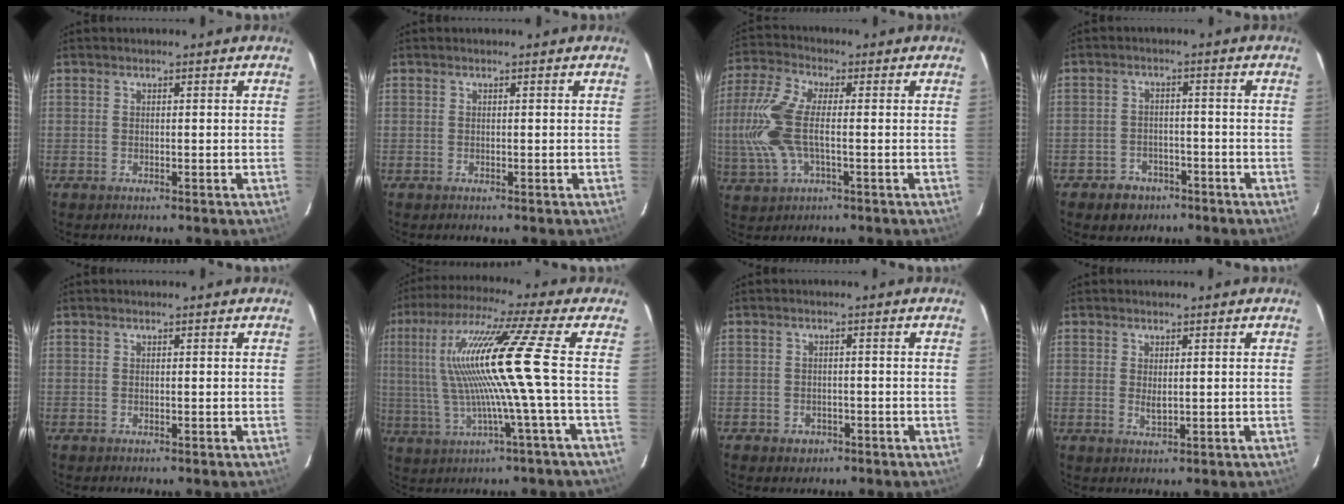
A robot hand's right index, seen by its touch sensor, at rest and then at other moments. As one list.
[{"total": 0.0}, {"total": 12.7, "force": [-1.1, 5.7, 11.3], "torque": [-0.254, 0.004, -0.024]}, {"total": 6.2, "force": [-4.0, 4.5, 1.2], "torque": [-0.047, 0.016, -0.053]}, {"total": 0.0}, {"total": 14.6, "force": [0.3, -2.0, 14.5], "torque": [-0.259, 0.001, 0.013]}, {"total": 3.2, "force": [-1.8, 2.6, 0.7], "torque": [-0.021, 0.003, -0.023]}, {"total": 2.0, "force": [0.1, 0.9, 1.7], "torque": [-0.030, -0.004, 0.005]}]